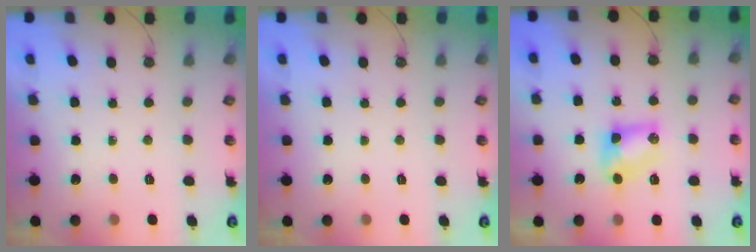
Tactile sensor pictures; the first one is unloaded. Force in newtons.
{"total": 0.0}
{"total": 6.2, "press": 6.2, "slide": 0.6}